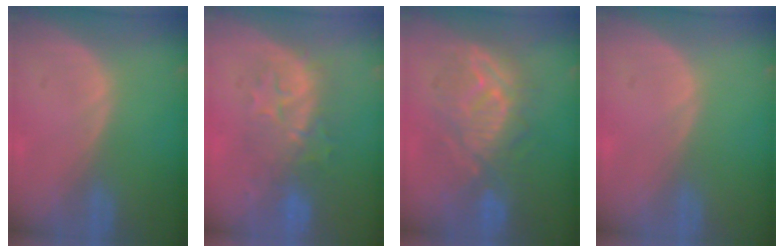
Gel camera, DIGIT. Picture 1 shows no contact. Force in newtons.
{"total": 8.0, "press": 7.9, "slide": 1.5}
{"total": 9.4, "press": 9.4, "slide": 0.6}
{"total": 0.0}